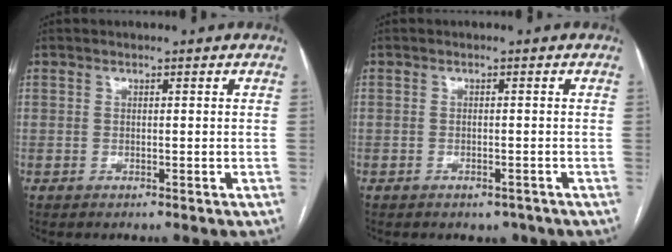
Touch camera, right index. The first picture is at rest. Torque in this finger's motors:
{"motor_torque": [0.68, -0.53, 0.07, 0.01]}